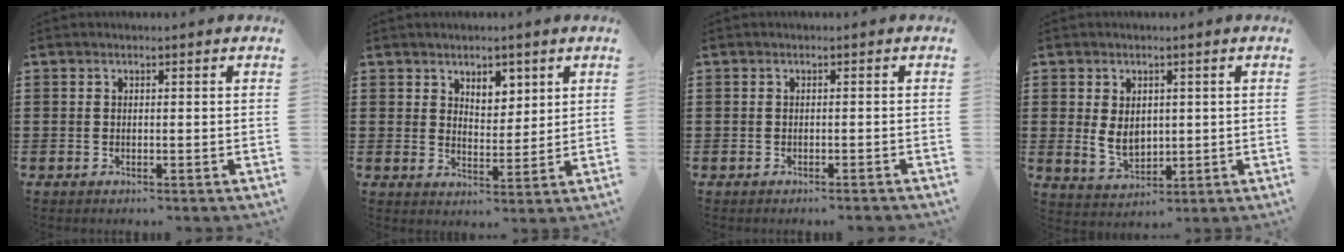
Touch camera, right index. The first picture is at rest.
{"total": 4.0, "force": [3.0, 2.5, 1.0], "torque": [-0.025, 0.002, 0.053]}
{"total": 0.6, "force": [-0.5, -0.1, 0.2], "torque": [-0.005, -0.002, -0.011]}
{"total": 4.7, "force": [0.2, 3.3, 3.4], "torque": [-0.070, 0.002, 0.000]}